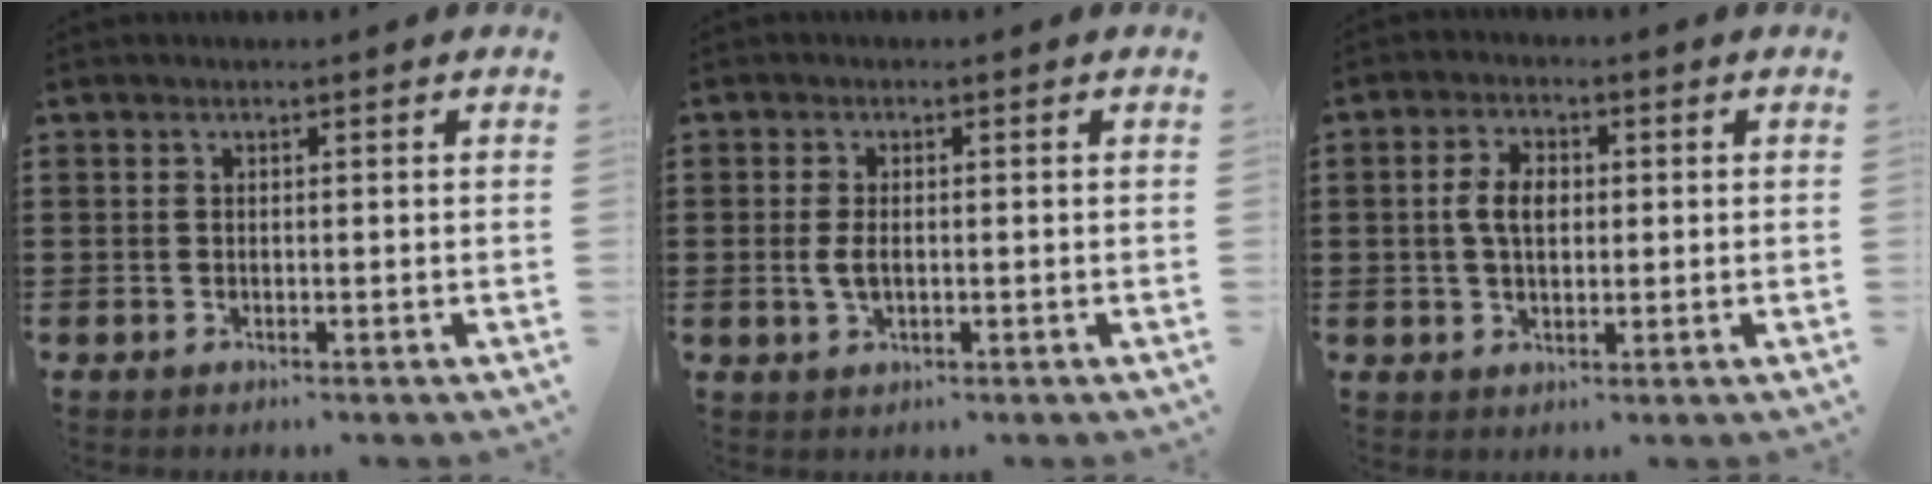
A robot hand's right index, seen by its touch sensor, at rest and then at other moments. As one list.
[{"total": 2.8, "force": [-0.1, 1.5, 2.4], "torque": [-0.061, -0.001, -0.008]}, {"total": 4.7, "force": [0.3, 2.8, 3.7], "torque": [-0.085, 0.009, 0.000]}]